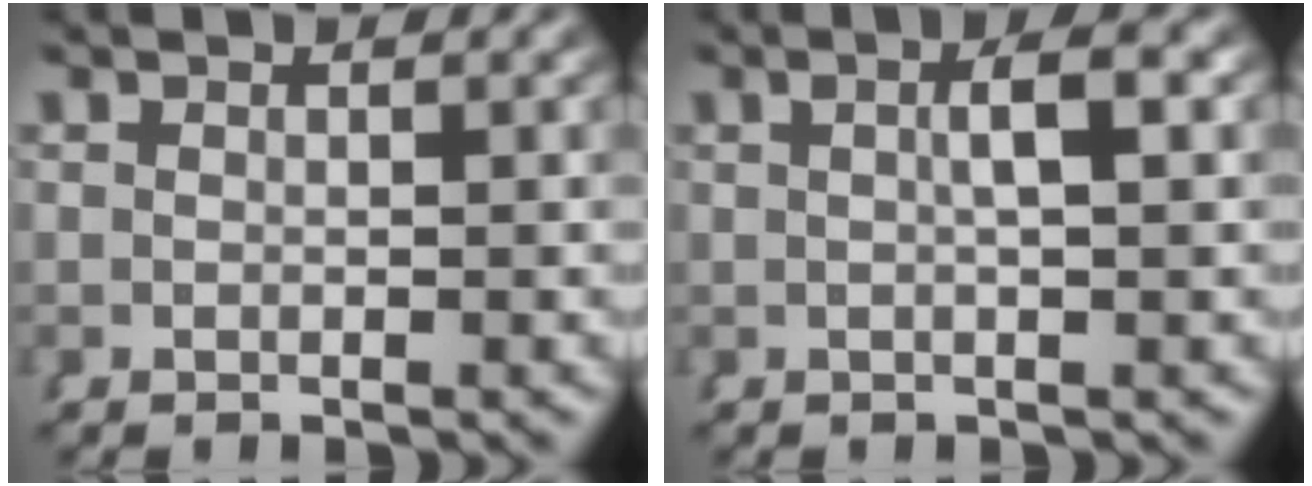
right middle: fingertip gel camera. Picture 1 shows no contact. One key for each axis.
{"total": 2.6, "fx": 0.5, "fy": -0.1, "fz": 2.6, "tx": -0.033, "ty": 0.006, "tz": 0.008}